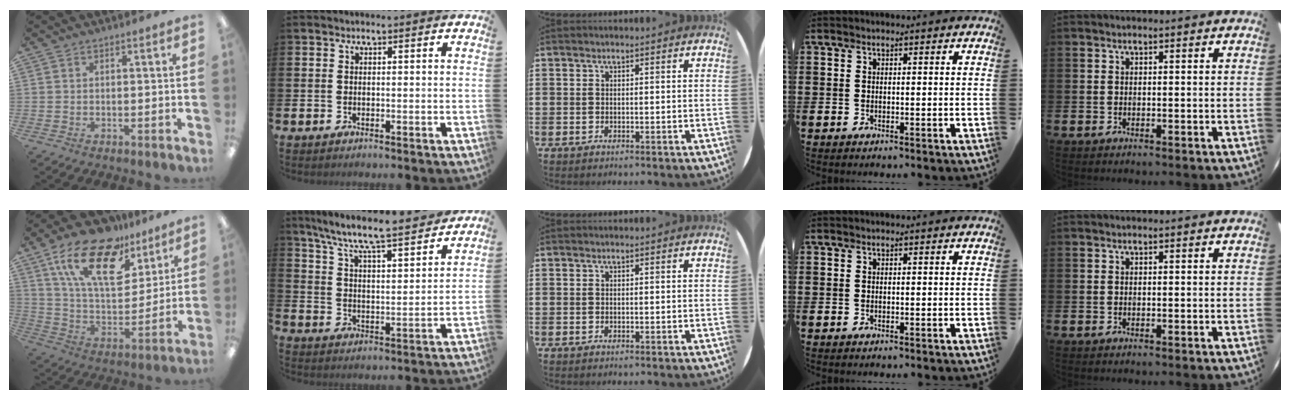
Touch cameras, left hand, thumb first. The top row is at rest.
{"thumb": {"total": 21.2, "force": [13.2, 10.1, 13.2], "torque": [-0.253, -0.063, 0.231]}, "index": {"total": 8.5, "force": [7.8, 0.3, 3.4], "torque": [-0.099, -0.060, 0.129]}}